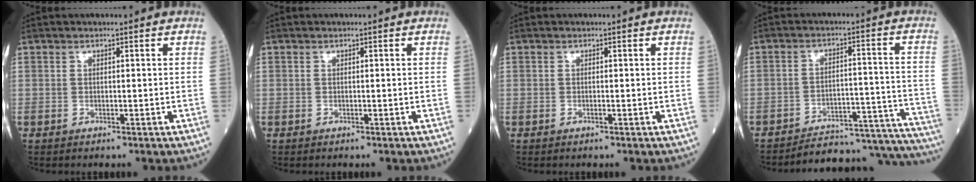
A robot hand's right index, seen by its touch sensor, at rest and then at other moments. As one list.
[{"total": 0.0}, {"total": 0.0}, {"total": 21.9, "force": [-21.5, 1.8, 3.8], "torque": [-0.010, 0.020, -0.272]}]